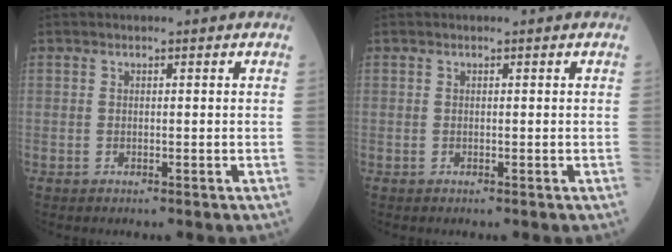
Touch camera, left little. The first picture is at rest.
{"total": 0.0}